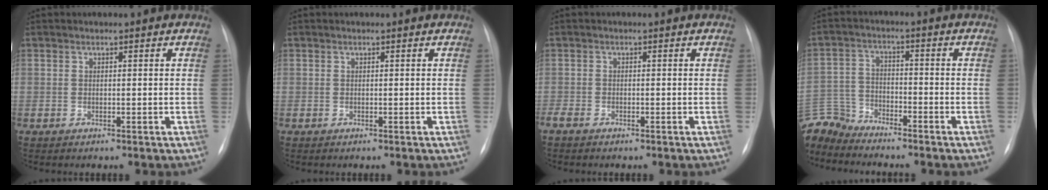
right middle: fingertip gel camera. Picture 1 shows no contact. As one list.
[{"total": 0.0}, {"total": 1.5, "force": [-1.0, 0.7, 0.8], "torque": [-0.017, -0.002, -0.012]}, {"total": 8.5, "force": [-8.2, 2.0, 0.2], "torque": [-0.014, 0.009, -0.167]}]